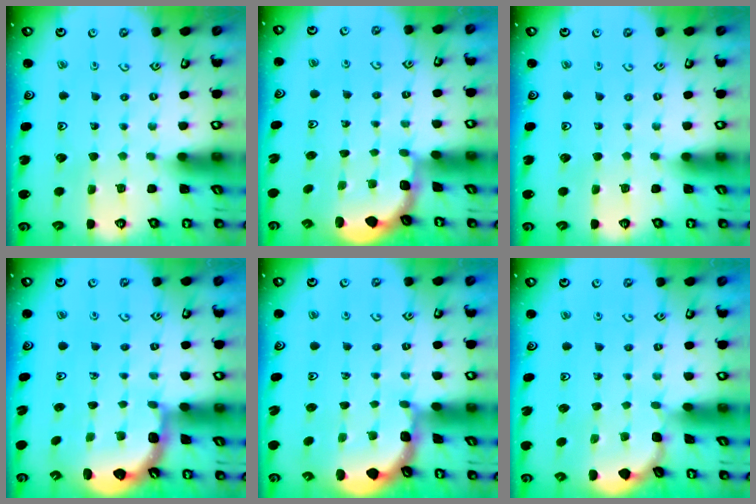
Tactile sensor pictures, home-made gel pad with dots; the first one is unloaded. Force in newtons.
{"total": 1.8, "press": 1.6, "slide": 0.7}
{"total": 0.0}
{"total": 2.2, "press": 1.8, "slide": 1.3}
{"total": 2.0, "press": 2.0, "slide": 0.3}
{"total": 1.3, "press": 1.3, "slide": 0.1}